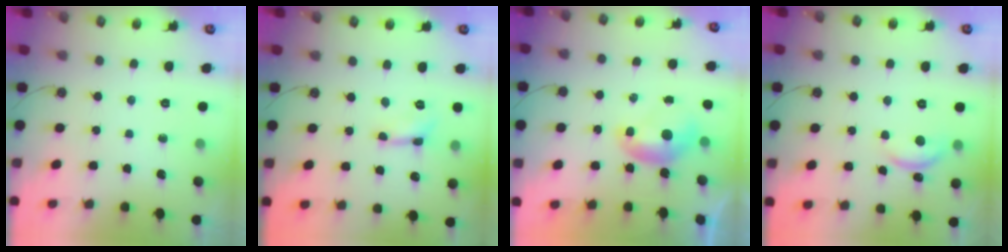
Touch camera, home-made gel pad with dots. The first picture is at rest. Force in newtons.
{"total": 1.1, "press": 1.1, "slide": 0.3}
{"total": 0.0}
{"total": 2.8, "press": 2.8, "slide": 0.3}